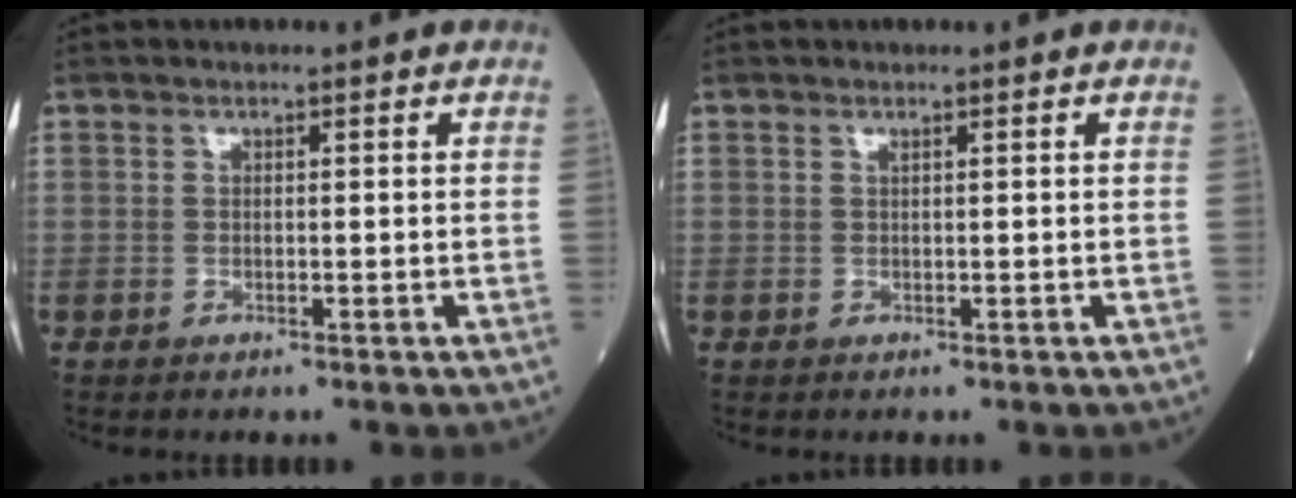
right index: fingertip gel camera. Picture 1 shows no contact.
{"total": 0.0}